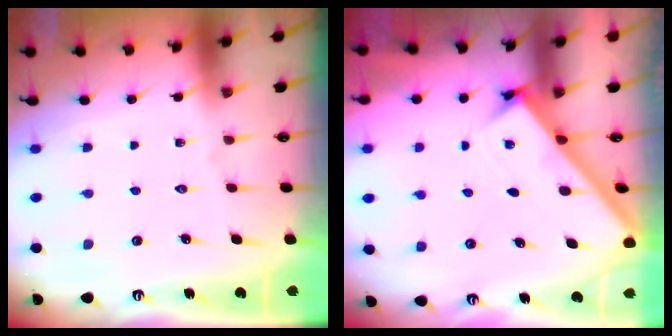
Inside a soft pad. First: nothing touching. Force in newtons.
{"total": 2.6, "press": 2.6, "slide": 0.3}